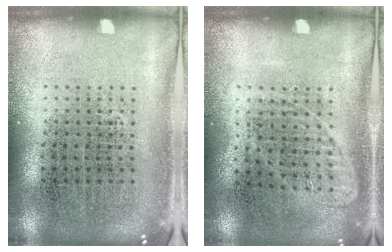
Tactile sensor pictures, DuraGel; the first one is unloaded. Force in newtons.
{"total": 1.0, "press": 1.0, "slide": 0.3}